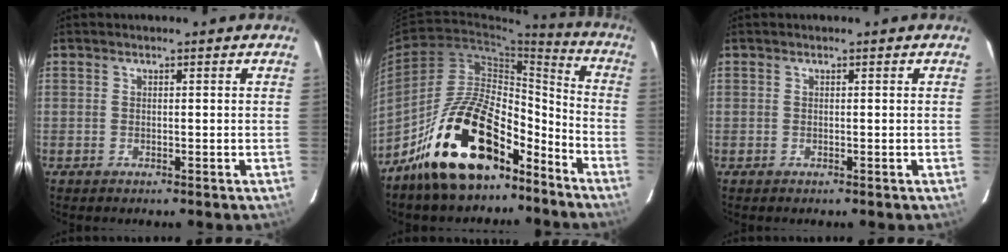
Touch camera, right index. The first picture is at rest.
{"total": 20.6, "force": [-14.3, 9.0, 11.8], "torque": [-0.209, 0.034, -0.227]}
{"total": 0.0}